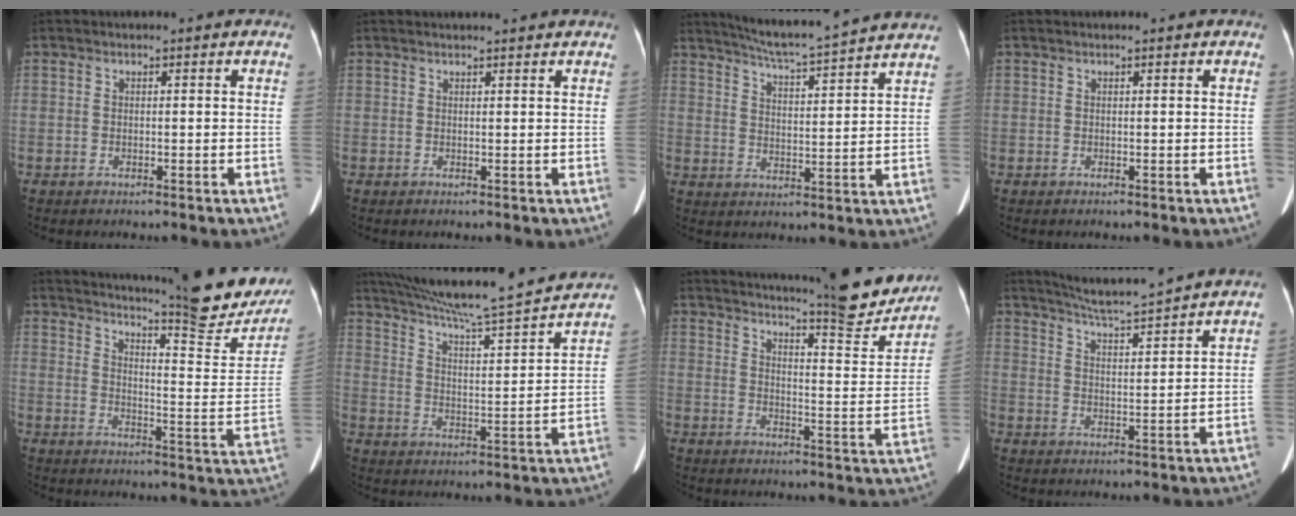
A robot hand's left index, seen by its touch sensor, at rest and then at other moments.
{"total": 3.6, "force": [3.4, -0.1, 1.1], "torque": [-0.014, 0.017, 0.039]}
{"total": 15.2, "force": [13.9, -0.6, 6.1], "torque": [-0.109, -0.001, 0.191]}
{"total": 0.7, "force": [0.7, 0.0, 0.3], "torque": [-0.008, 0.013, 0.008]}
{"total": 21.8, "force": [19.6, 1.4, 9.4], "torque": [-0.134, -0.079, 0.238]}
{"total": 21.0, "force": [18.9, -0.7, 9.3], "torque": [-0.164, -0.013, 0.276]}
{"total": 19.0, "force": [17.3, 1.0, 7.6], "torque": [-0.110, -0.065, 0.213]}
{"total": 10.7, "force": [9.9, -1.2, 4.0], "torque": [-0.074, 0.004, 0.154]}